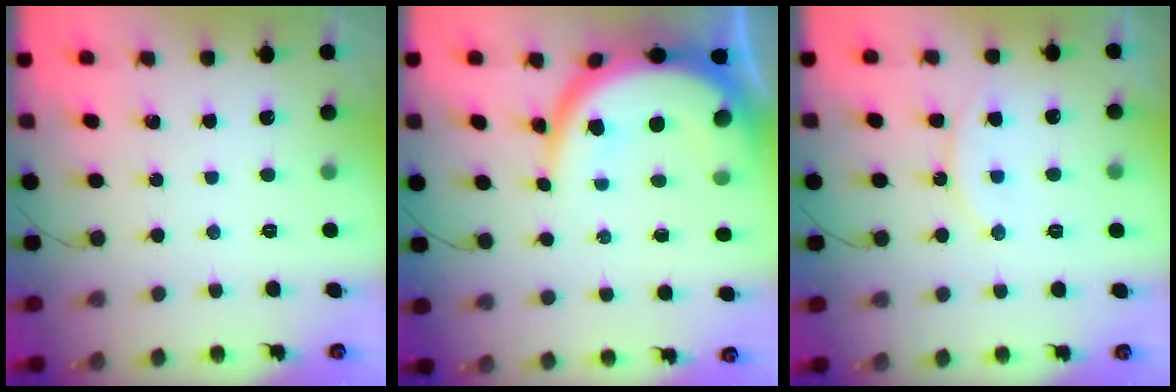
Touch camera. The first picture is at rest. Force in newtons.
{"total": 13.6, "press": 13.5, "slide": 1.1}
{"total": 11.8, "press": 11.8, "slide": 0.9}